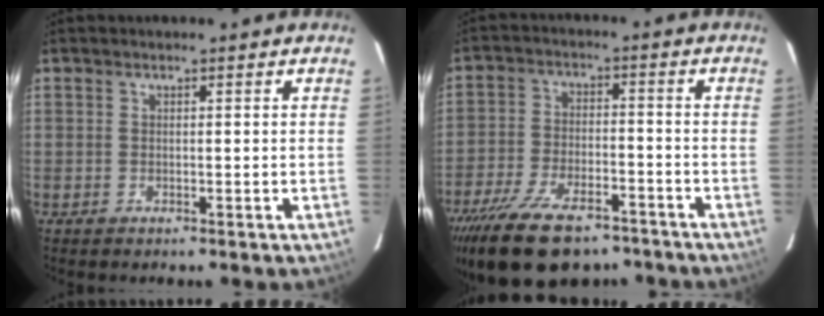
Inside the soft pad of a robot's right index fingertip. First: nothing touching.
{"total": 18.6, "force": [-13.6, 8.0, 9.9], "torque": [-0.209, -0.025, -0.218]}